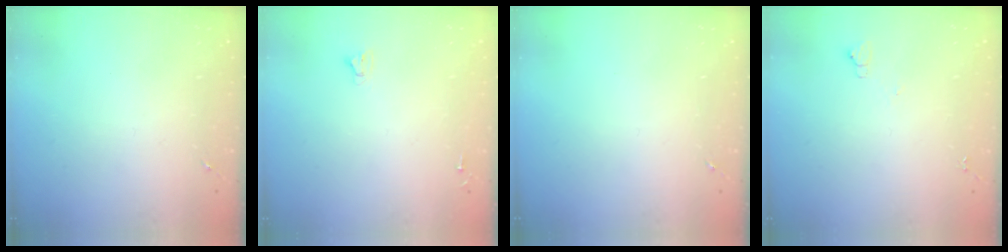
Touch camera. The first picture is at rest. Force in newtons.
{"total": 2.0, "press": 2.0, "slide": 0.2}
{"total": 0.0}
{"total": 4.9, "press": 4.8, "slide": 0.7}